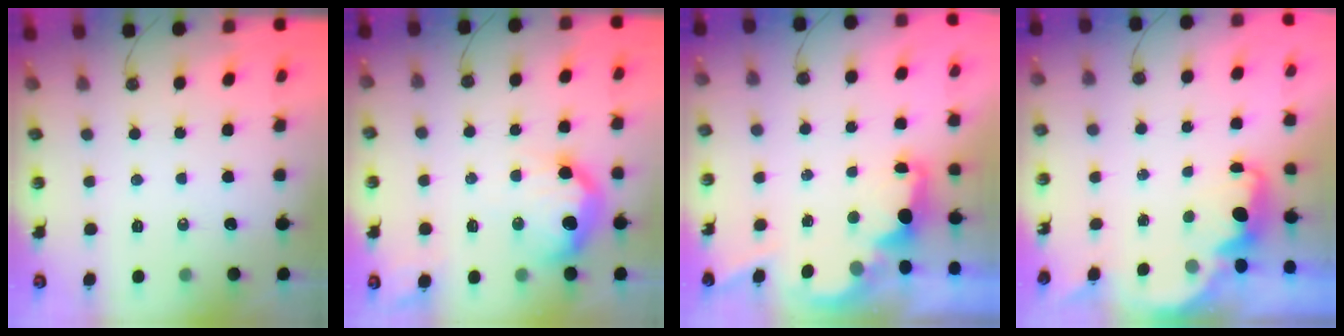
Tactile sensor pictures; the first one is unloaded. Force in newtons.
{"total": 15.9, "press": 15.8, "slide": 1.5}
{"total": 3.0, "press": 2.9, "slide": 0.5}
{"total": 2.3, "press": 2.2, "slide": 0.6}